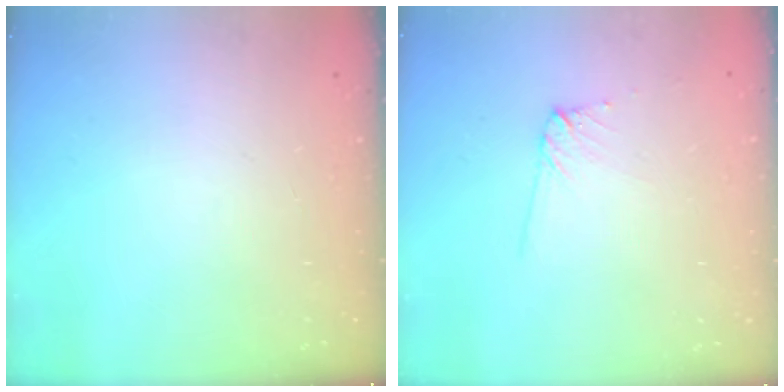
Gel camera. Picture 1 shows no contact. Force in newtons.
{"total": 6.3, "press": 6.3, "slide": 0.8}